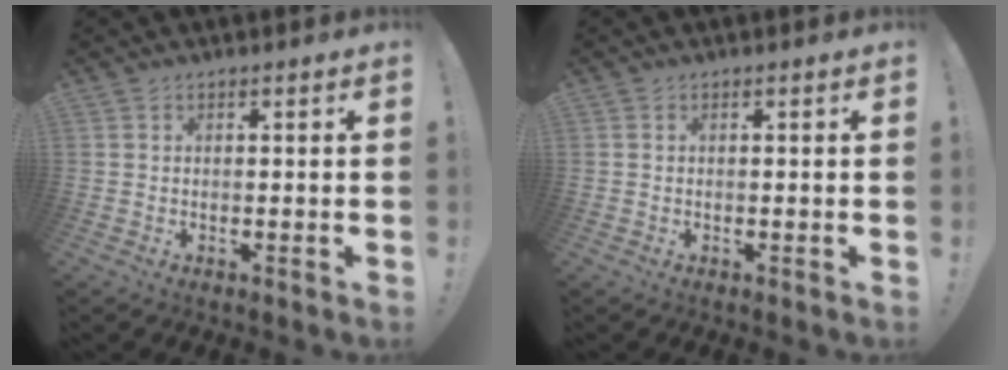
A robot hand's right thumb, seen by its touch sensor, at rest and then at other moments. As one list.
[{"total": 0.0}]